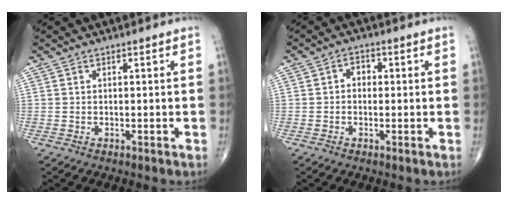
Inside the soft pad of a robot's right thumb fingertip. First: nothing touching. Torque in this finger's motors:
{"motor_torque": [-0.45, 0.36, 0.36, 0.03, 0.06]}